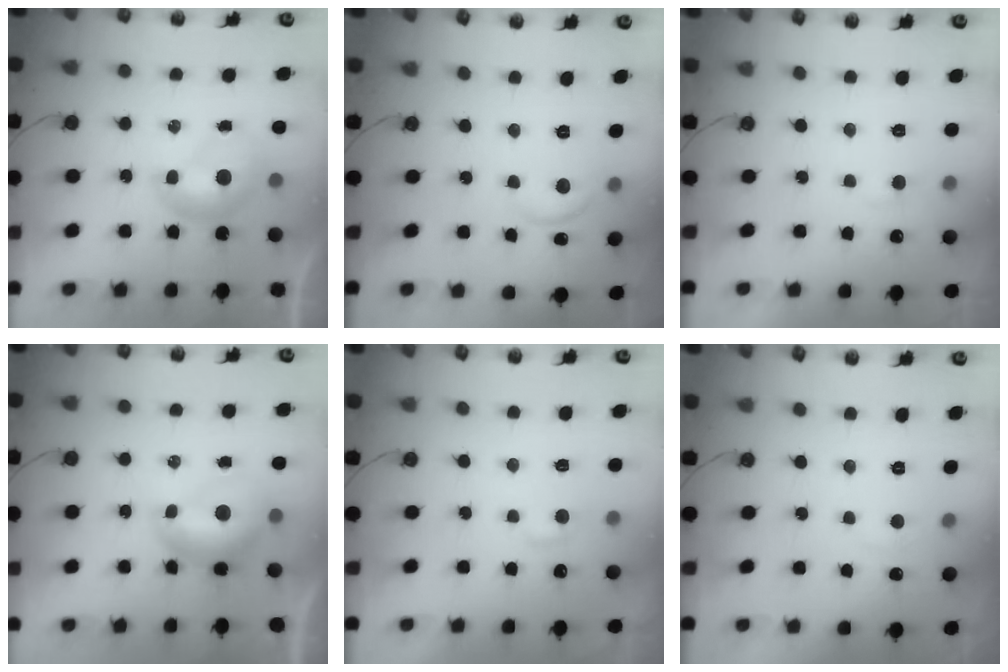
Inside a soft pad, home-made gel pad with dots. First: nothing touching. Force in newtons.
{"total": 3.4, "press": 3.4, "slide": 0.5}
{"total": 2.2, "press": 2.2, "slide": 0.4}
{"total": 0.8, "press": 0.7, "slide": 0.4}
{"total": 1.3, "press": 1.2, "slide": 0.5}
{"total": 1.9, "press": 1.8, "slide": 0.6}